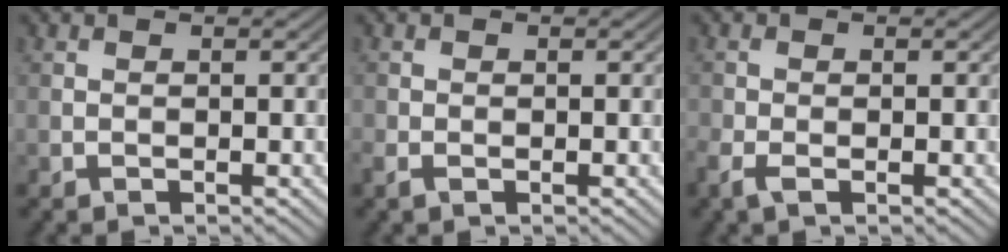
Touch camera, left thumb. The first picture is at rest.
{"total": 1.5, "force": [-0.7, 1.0, 0.9], "torque": [-0.024, -0.004, -0.014]}
{"total": 2.1, "force": [-1.1, 1.0, 1.5], "torque": [-0.040, -0.004, -0.026]}